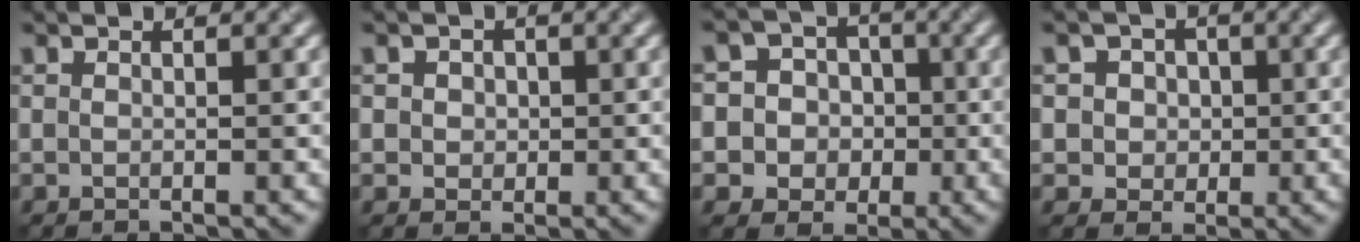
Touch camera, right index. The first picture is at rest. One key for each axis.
{"total": 2.2, "fx": 0.6, "fy": 1.8, "fz": 1.0, "tx": -0.017, "ty": 0.012, "tz": 0.004}
{"total": 7.5, "fx": -0.1, "fy": 7.3, "fz": 1.4, "tx": -0.038, "ty": 0.029, "tz": -0.011}
{"total": 4.1, "fx": 1.1, "fy": 3.8, "fz": 1.4, "tx": -0.012, "ty": 0.013, "tz": 0.011}